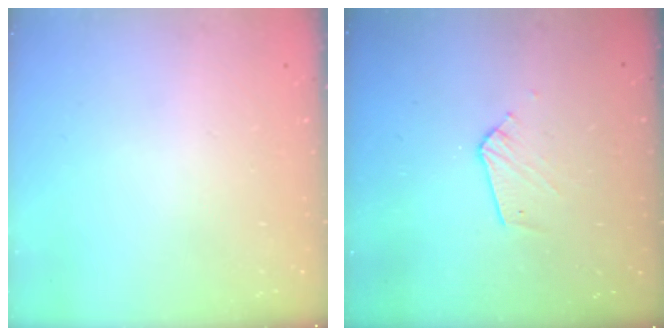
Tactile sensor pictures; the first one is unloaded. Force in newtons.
{"total": 6.2, "press": 6.2, "slide": 0.3}